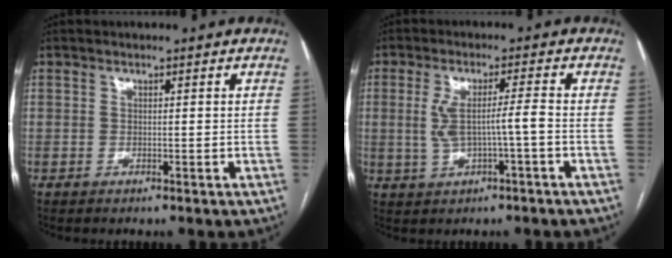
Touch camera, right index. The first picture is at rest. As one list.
[{"total": 5.8, "force": [-0.6, 0.4, 5.8], "torque": [-0.112, 0.009, -0.006]}]